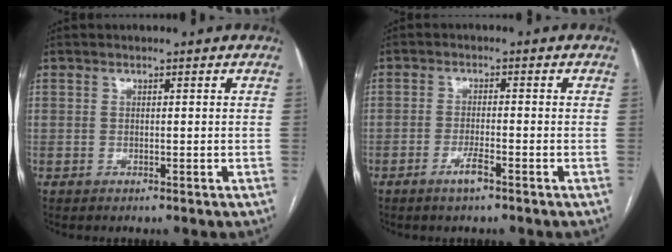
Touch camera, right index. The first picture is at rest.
{"total": 2.9, "force": [-1.9, 0.1, 2.2], "torque": [-0.044, -0.003, -0.036]}